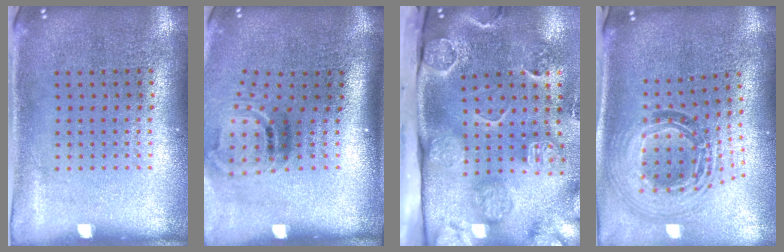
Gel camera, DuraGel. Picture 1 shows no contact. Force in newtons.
{"total": 2.0, "press": 1.2, "slide": 1.6}
{"total": 4.5, "press": 3.4, "slide": 3.0}
{"total": 1.6, "press": 1.4, "slide": 0.8}